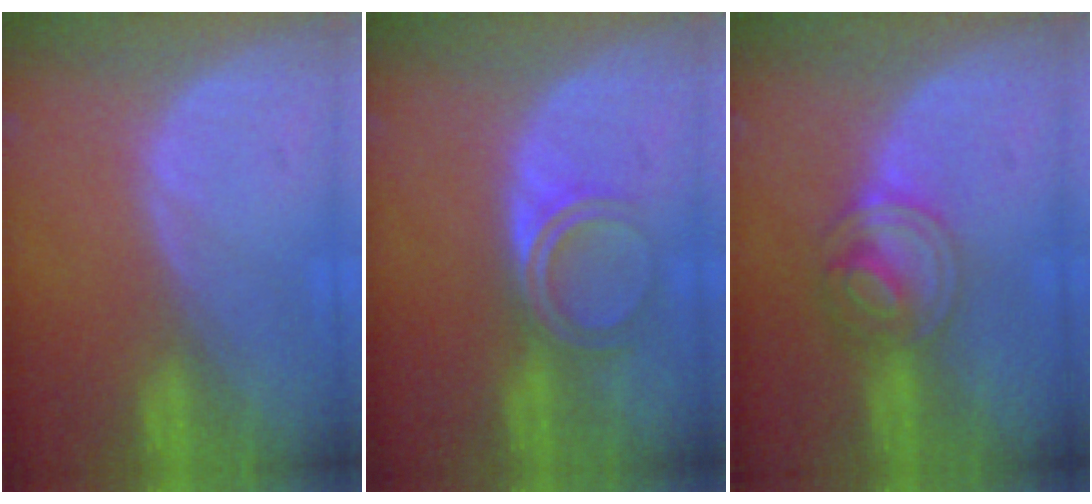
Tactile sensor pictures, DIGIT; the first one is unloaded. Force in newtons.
{"total": 4.8, "press": 4.0, "slide": 2.6}
{"total": 6.2, "press": 5.4, "slide": 3.1}